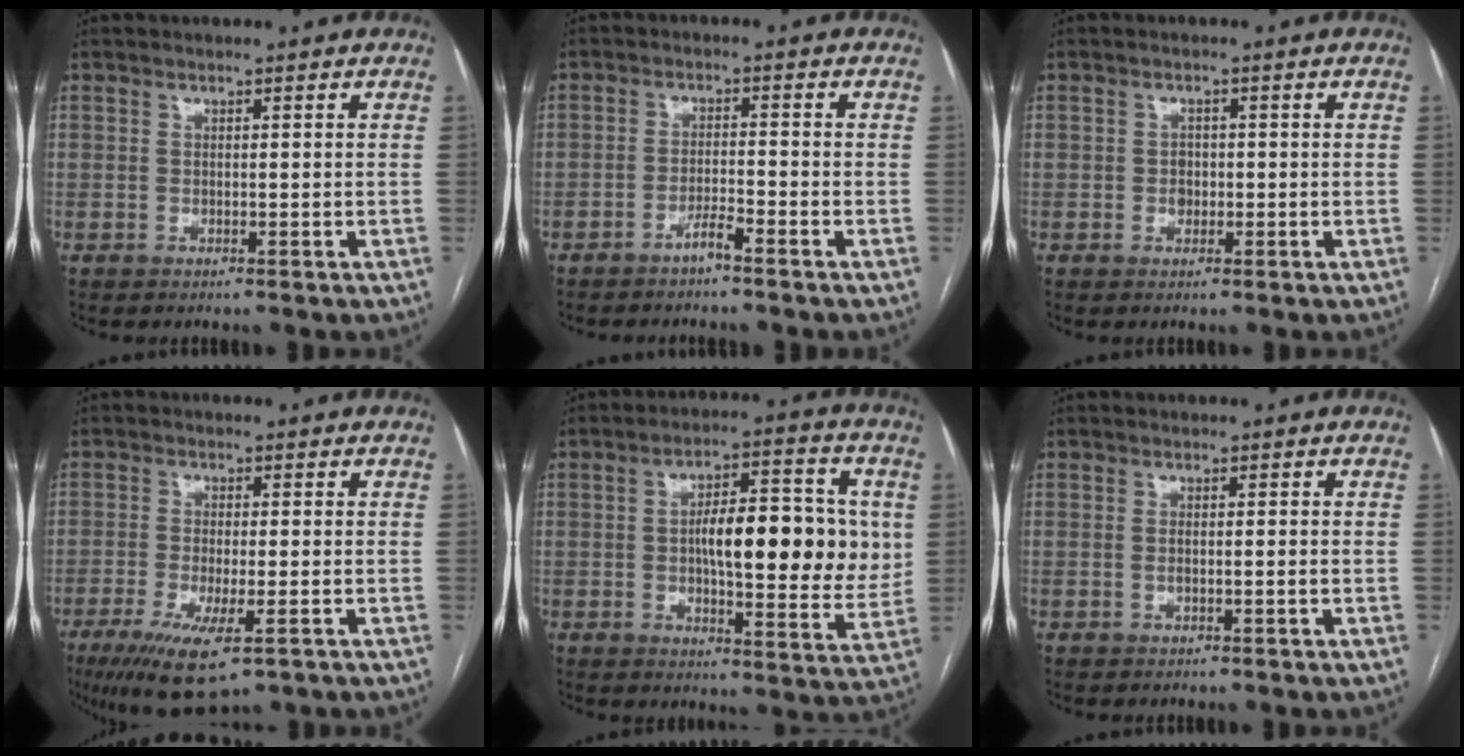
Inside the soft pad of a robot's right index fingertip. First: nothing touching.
{"total": 2.6, "force": [-2.1, -0.2, 1.4], "torque": [-0.026, 0.000, -0.041]}
{"total": 1.7, "force": [-0.3, 1.4, 0.9], "torque": [-0.012, 0.004, -0.002]}
{"total": 9.7, "force": [-5.2, 2.1, 7.9], "torque": [-0.141, -0.026, -0.083]}
{"total": 15.6, "force": [1.4, 5.0, 14.8], "torque": [-0.212, 0.019, 0.022]}
{"total": 1.3, "force": [-0.3, 0.1, 1.3], "torque": [-0.027, 0.002, -0.001]}